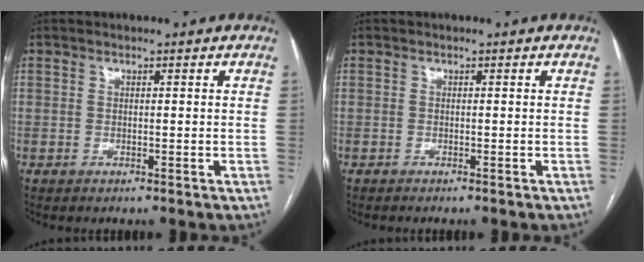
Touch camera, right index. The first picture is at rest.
{"total": 1.8, "force": [-1.6, 0.0, 0.8], "torque": [-0.008, -0.001, -0.019]}